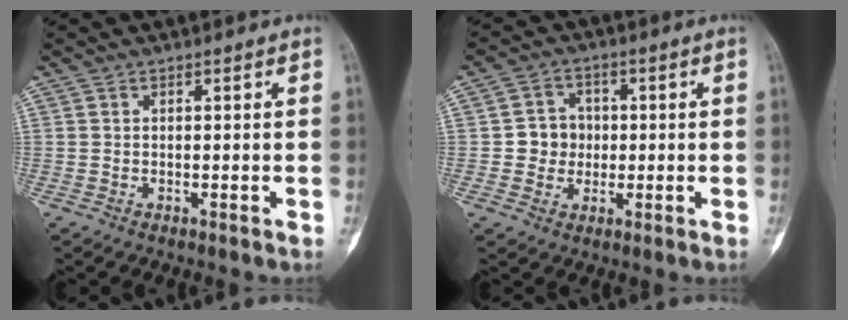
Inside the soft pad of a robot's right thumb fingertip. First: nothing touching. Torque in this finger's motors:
{"motor_torque": [0.00, 0.00, 0.02, -0.01, 0.00]}